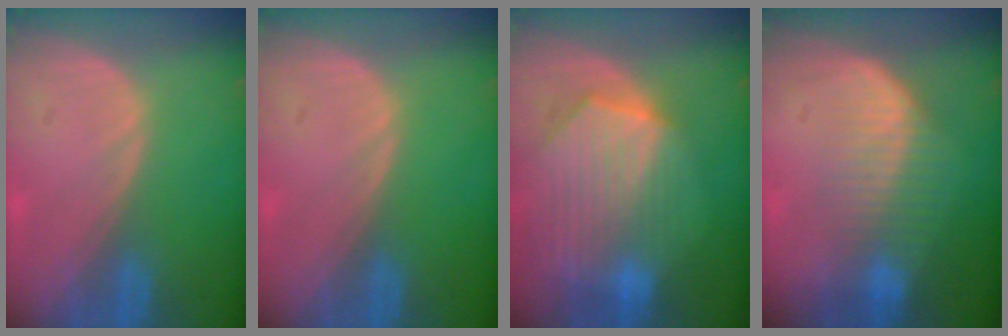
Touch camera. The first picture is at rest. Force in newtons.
{"total": 0.0}
{"total": 10.3, "press": 9.0, "slide": 5.1}
{"total": 7.1, "press": 6.5, "slide": 2.8}